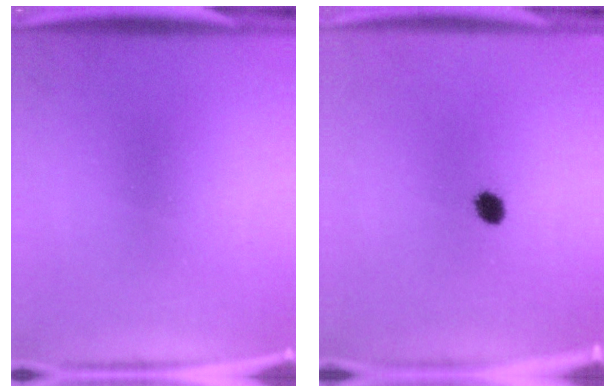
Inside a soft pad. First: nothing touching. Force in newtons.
{"total": 2.8}